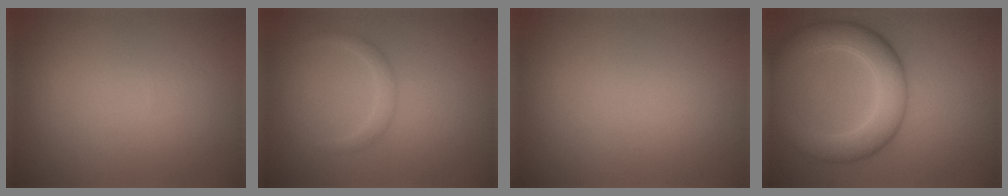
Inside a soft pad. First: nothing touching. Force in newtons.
{"total": 1.2, "press": 1.2, "slide": 0.0}
{"total": 0.0}
{"total": 6.6, "press": 6.6, "slide": 0.2}